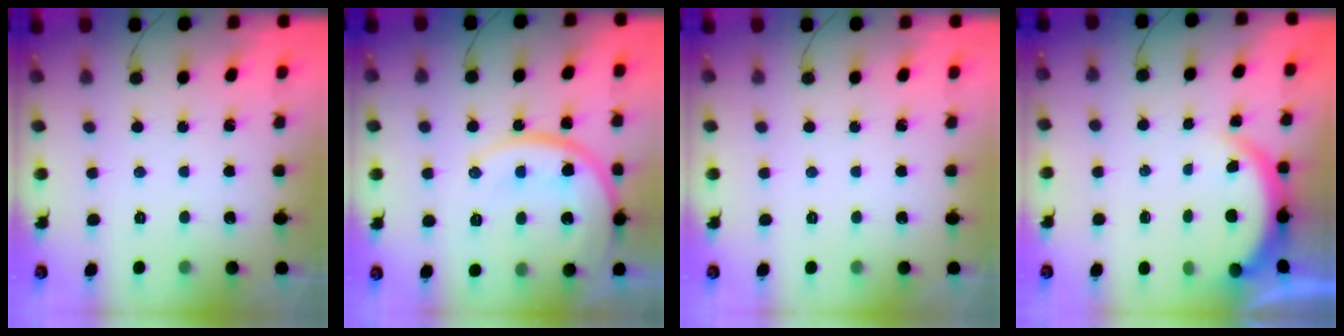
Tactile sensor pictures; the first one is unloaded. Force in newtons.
{"total": 16.7, "press": 16.6, "slide": 1.6}
{"total": 0.0}
{"total": 4.9, "press": 4.9, "slide": 0.4}